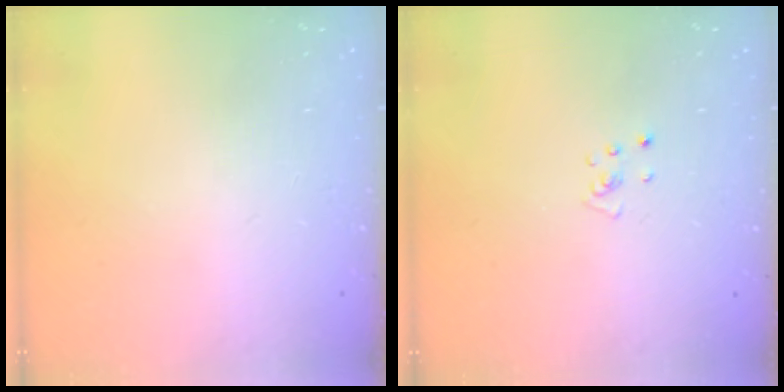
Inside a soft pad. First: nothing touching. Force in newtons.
{"total": 2.2, "press": 2.2, "slide": 0.2}